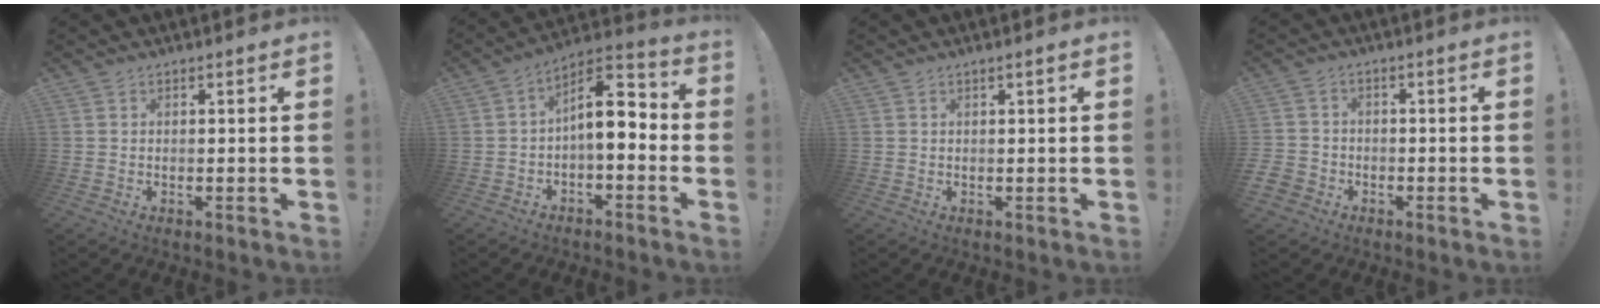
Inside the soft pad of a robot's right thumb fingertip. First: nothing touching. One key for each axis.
{"total": 10.0, "fx": -0.4, "fy": 5.0, "fz": 8.7, "tx": -0.132, "ty": 0.002, "tz": -0.008}
{"total": 1.3, "fx": 0.3, "fy": -0.1, "fz": 1.2, "tx": -0.015, "ty": -0.004, "tz": 0.003}
{"total": 4.0, "fx": -2.2, "fy": 3.2, "fz": 1.0, "tx": -0.029, "ty": 0.009, "tz": -0.042}